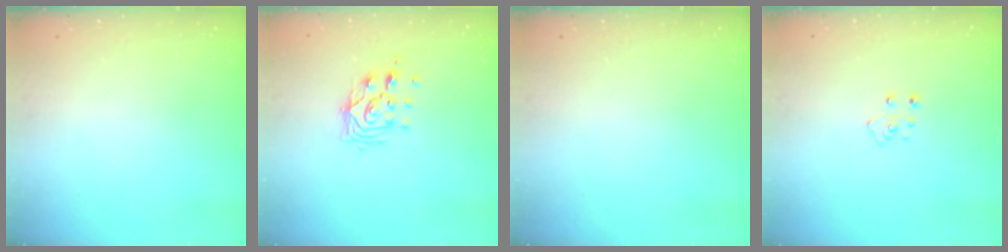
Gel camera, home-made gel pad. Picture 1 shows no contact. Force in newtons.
{"total": 9.7, "press": 9.6, "slide": 0.8}
{"total": 0.0}
{"total": 5.4, "press": 5.3, "slide": 0.4}